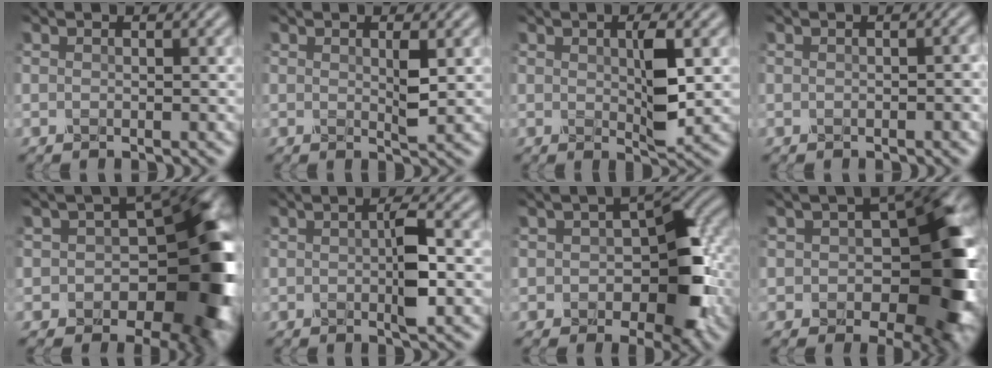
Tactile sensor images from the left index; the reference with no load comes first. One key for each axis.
{"total": 1.7, "fx": 0.4, "fy": 0.2, "fz": 1.6, "tx": -0.029, "ty": -0.003, "tz": 0.006}
{"total": 3.5, "fx": 0.5, "fy": 0.9, "fz": 3.4, "tx": -0.061, "ty": -0.004, "tz": 0.011}
{"total": 0.8, "fx": -0.1, "fy": 0.4, "fz": 0.7, "tx": -0.010, "ty": 0.001, "tz": 0.000}
{"total": 14.1, "fx": -2.7, "fy": 9.0, "fz": 10.5, "tx": -0.094, "ty": -0.013, "tz": -0.040}
{"total": 3.2, "fx": -0.2, "fy": 0.7, "fz": 3.1, "tx": -0.055, "ty": -0.001, "tz": -0.002}
{"total": 7.5, "fx": -1.3, "fy": 4.4, "fz": 5.9, "tx": -0.071, "ty": 0.007, "tz": -0.023}
{"total": 11.1, "fx": -1.2, "fy": 6.8, "fz": 8.7, "tx": -0.092, "ty": -0.001, "tz": -0.023}